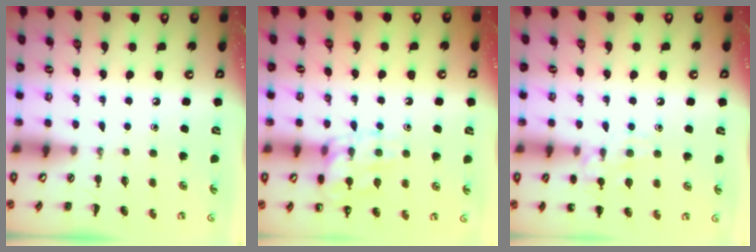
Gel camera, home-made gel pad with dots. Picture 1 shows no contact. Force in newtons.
{"total": 13.6, "press": 13.5, "slide": 1.1}
{"total": 9.7, "press": 9.7, "slide": 1.3}